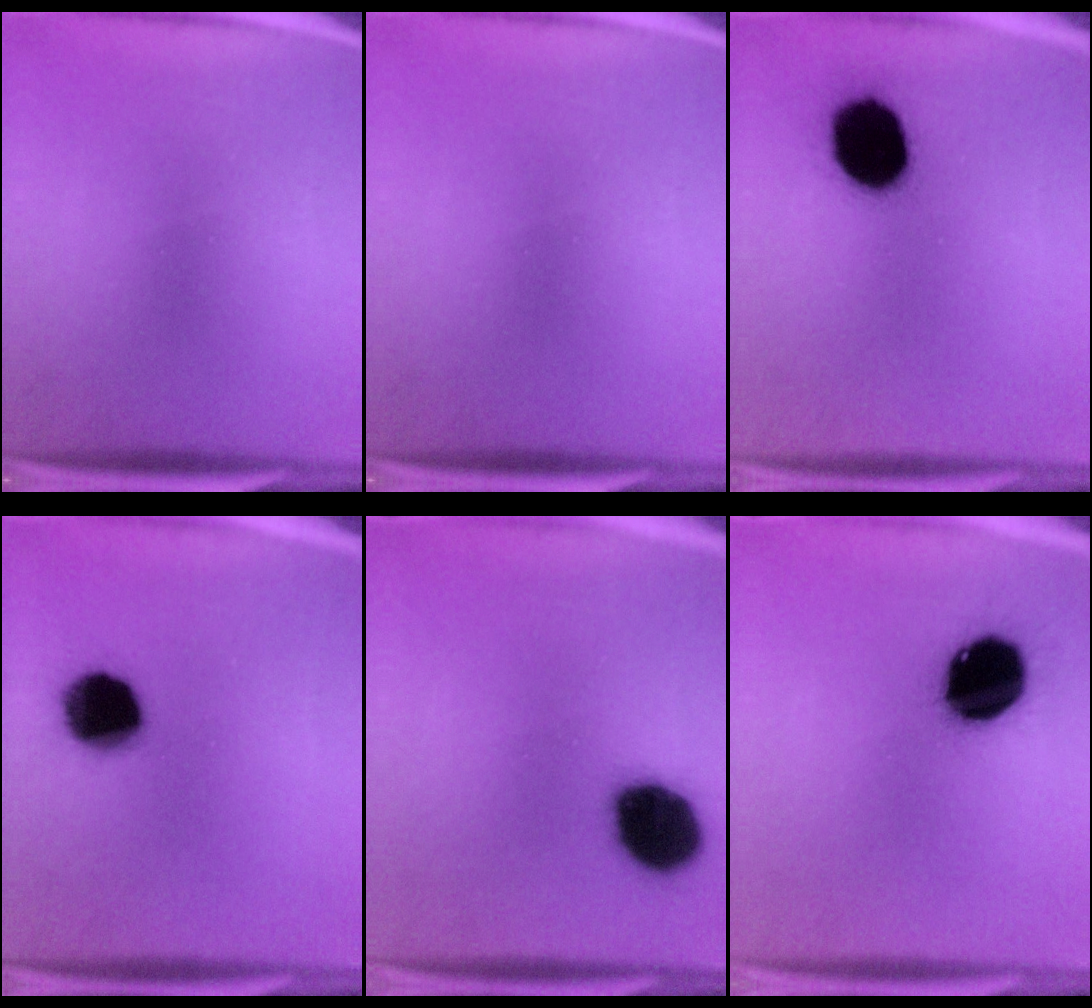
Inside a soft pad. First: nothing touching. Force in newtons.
{"total": 0.0}
{"total": 17.4}
{"total": 13.6}
{"total": 15.0}
{"total": 19.8}